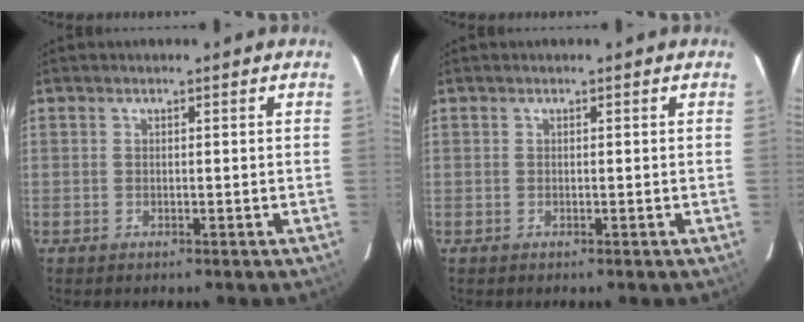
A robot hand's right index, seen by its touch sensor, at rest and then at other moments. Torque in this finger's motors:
{"motor_torque": [0.00, 0.00, 0.00, 0.00]}